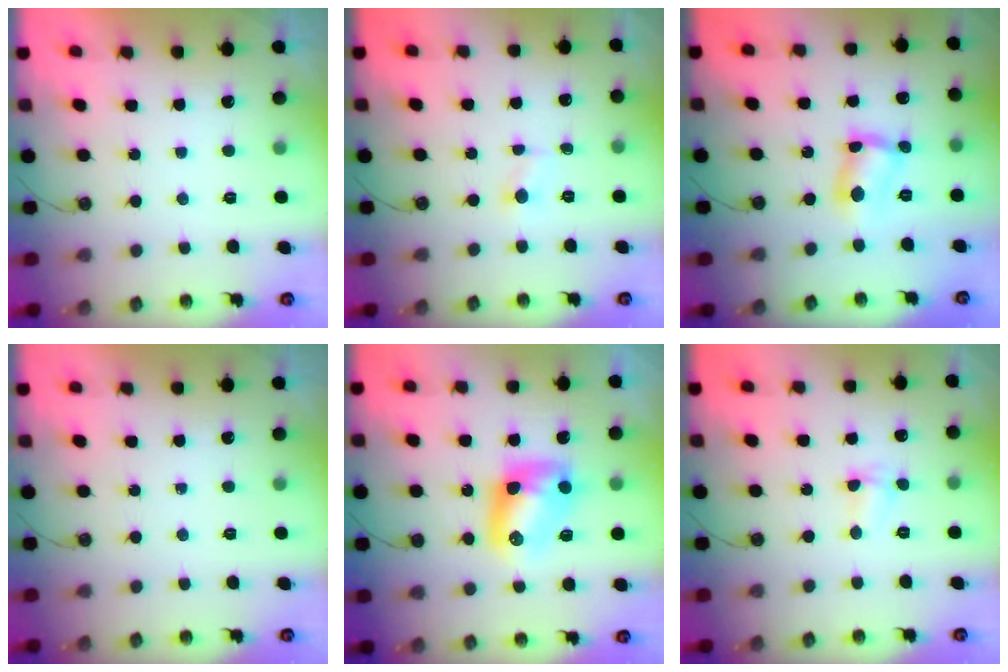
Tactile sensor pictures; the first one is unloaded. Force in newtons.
{"total": 1.8, "press": 1.8, "slide": 0.2}
{"total": 7.0, "press": 7.0, "slide": 0.4}
{"total": 0.0}
{"total": 9.9, "press": 9.9, "slide": 0.6}
{"total": 3.1, "press": 3.0, "slide": 0.6}